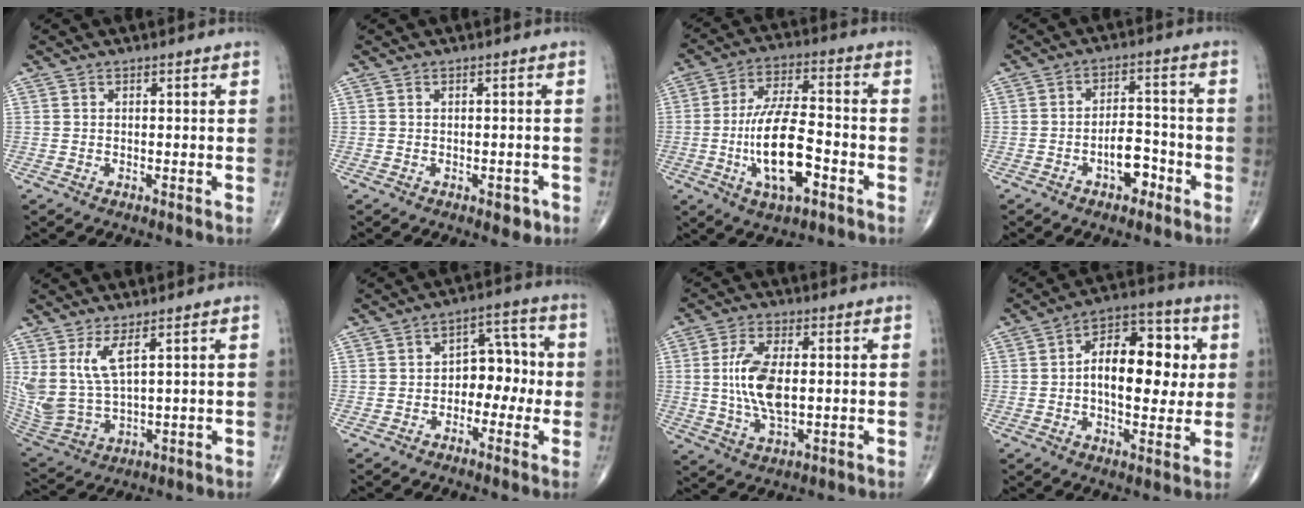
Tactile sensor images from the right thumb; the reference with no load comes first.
{"total": 2.3, "force": [-1.2, 1.2, 1.6], "torque": [-0.010, 0.002, -0.011]}
{"total": 14.6, "force": [-4.2, 5.6, 12.8], "torque": [-0.235, 0.024, -0.073]}
{"total": 6.3, "force": [-3.0, 3.4, 4.3], "torque": [-0.048, 0.032, -0.050]}
{"total": 9.7, "force": [4.3, 3.4, 8.0], "torque": [-0.182, -0.031, 0.107]}
{"total": 7.8, "force": [-1.3, 5.4, 5.5], "torque": [-0.040, 0.035, -0.031]}
{"total": 10.2, "force": [0.5, 4.6, 9.1], "torque": [-0.190, -0.007, 0.013]}
{"total": 15.6, "force": [1.5, 8.5, 13.0], "torque": [-0.162, 0.020, 0.015]}